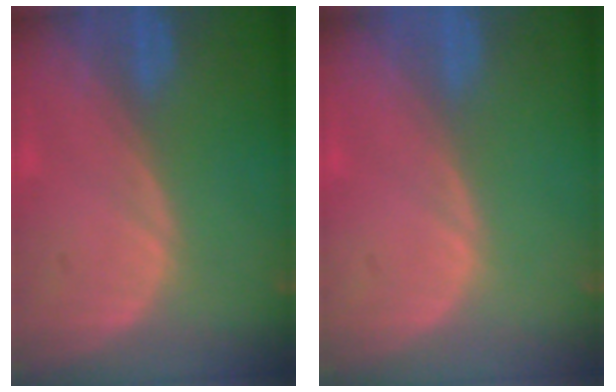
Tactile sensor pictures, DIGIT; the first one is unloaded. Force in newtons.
{"total": 0.0}